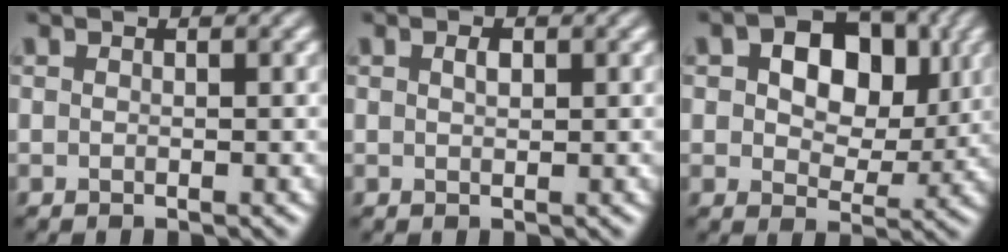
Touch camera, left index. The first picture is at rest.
{"total": 1.0, "force": [0.4, 0.5, 0.7], "torque": [-0.015, 0.001, 0.008]}
{"total": 8.8, "force": [2.3, 5.9, 6.2], "torque": [-0.090, 0.013, 0.026]}